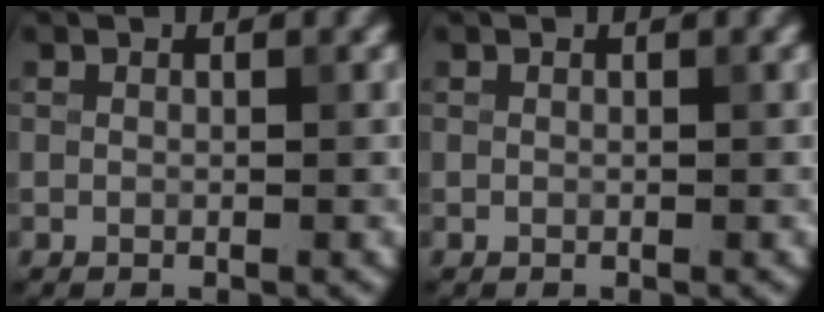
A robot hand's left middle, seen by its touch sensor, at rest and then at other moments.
{"total": 0.0}